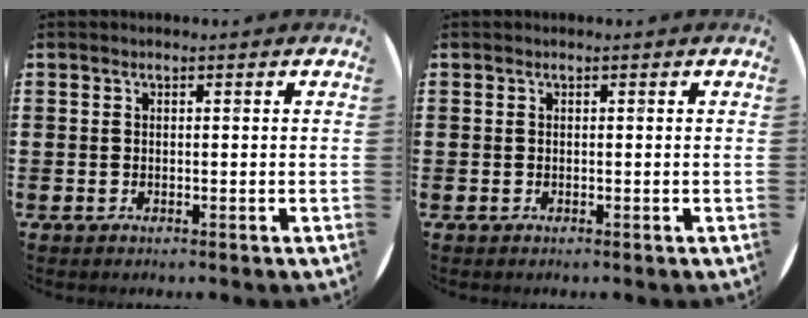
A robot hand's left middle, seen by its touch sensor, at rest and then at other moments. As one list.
[{"total": 0.0}]